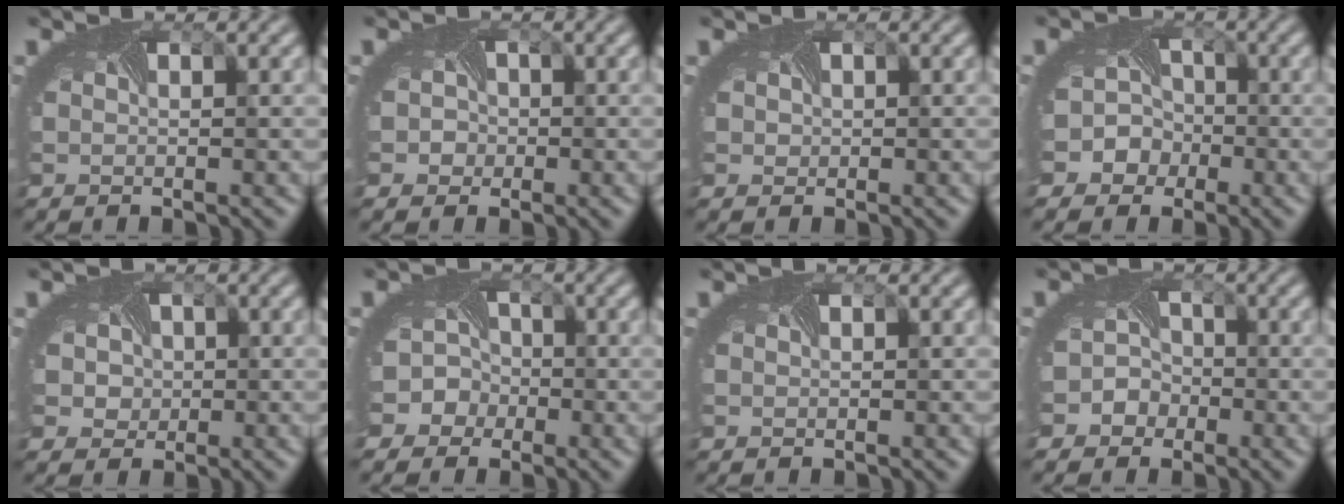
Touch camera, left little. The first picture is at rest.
{"total": 2.0, "force": [-0.3, 2.0, 0.4], "torque": [0.012, 0.006, -0.014]}
{"total": 0.8, "force": [0.2, 0.8, -0.1], "torque": [0.002, -0.001, -0.001]}
{"total": 4.3, "force": [-1.9, 3.8, 0.8], "torque": [0.010, 0.006, -0.040]}
{"total": 3.5, "force": [0.6, 3.1, 1.6], "torque": [-0.021, 0.016, -0.007]}
{"total": 5.2, "force": [-2.6, 4.5, 0.7], "torque": [0.010, 0.003, -0.060]}
{"total": 0.0}
{"total": 2.7, "force": [-1.5, 2.2, 0.3], "torque": [0.014, 0.004, -0.029]}